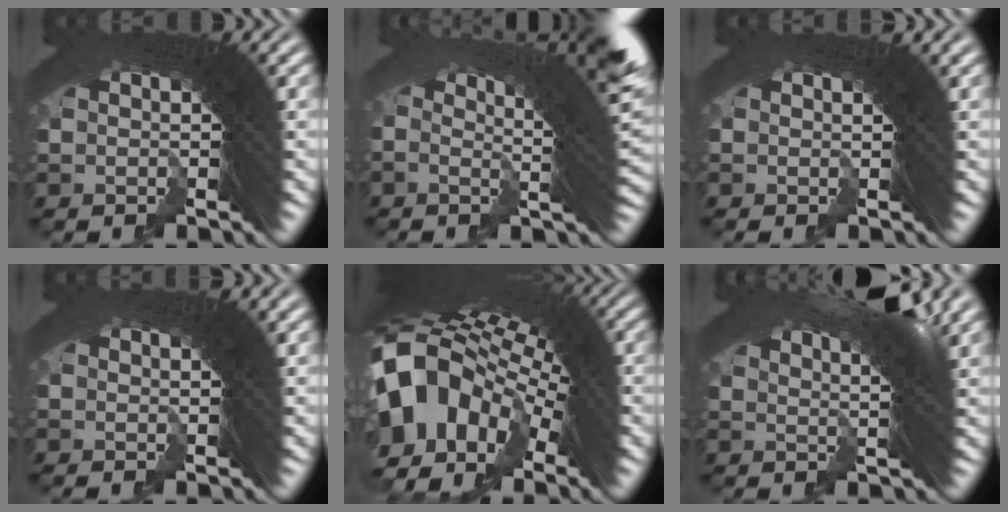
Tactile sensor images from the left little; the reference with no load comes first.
{"total": 11.3, "force": [4.0, 3.5, 10.0], "torque": [-0.113, 0.016, 0.046]}
{"total": 1.5, "force": [0.5, -0.8, 1.2], "torque": [-0.020, -0.002, 0.011]}
{"total": 1.2, "force": [0.2, -0.6, 1.0], "torque": [-0.017, -0.003, 0.007]}
{"total": 14.2, "force": [1.1, 9.3, 10.6], "torque": [-0.198, 0.011, 0.001]}
{"total": 7.7, "force": [4.7, 0.8, 6.1], "torque": [-0.067, 0.023, 0.066]}